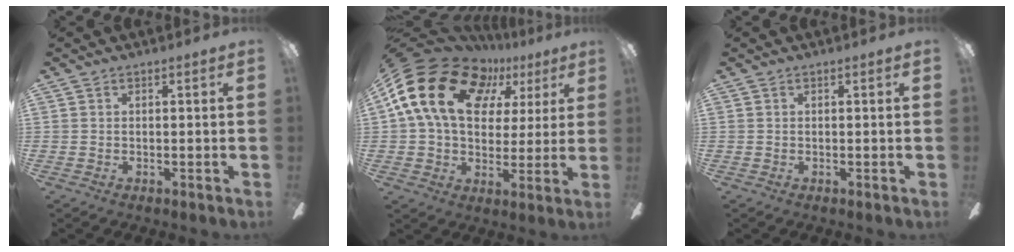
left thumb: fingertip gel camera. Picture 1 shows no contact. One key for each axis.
{"total": 19.9, "fx": 8.3, "fy": 14.1, "fz": 11.3, "tx": -0.216, "ty": -0.023, "tz": 0.149}
{"total": 0.0}